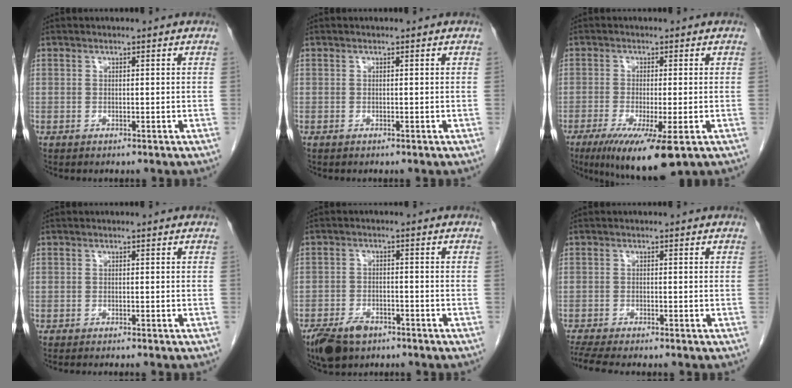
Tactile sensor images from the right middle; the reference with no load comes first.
{"total": 0.0}
{"total": 10.3, "force": [-5.7, 1.0, 8.5], "torque": [-0.136, -0.031, -0.093]}
{"total": 3.6, "force": [-3.2, 0.0, 1.7], "torque": [-0.014, -0.002, -0.042]}
{"total": 6.6, "force": [-4.6, 3.4, 3.3], "torque": [-0.063, -0.005, -0.076]}
{"total": 6.6, "force": [-5.7, 0.4, 3.2], "torque": [-0.051, -0.010, -0.093]}